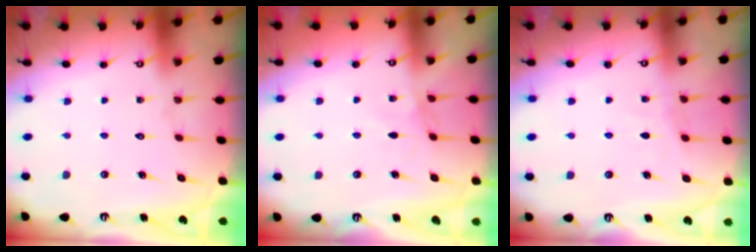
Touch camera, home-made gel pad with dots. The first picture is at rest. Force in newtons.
{"total": 1.7, "press": 1.6, "slide": 0.4}
{"total": 2.4, "press": 2.4, "slide": 0.3}